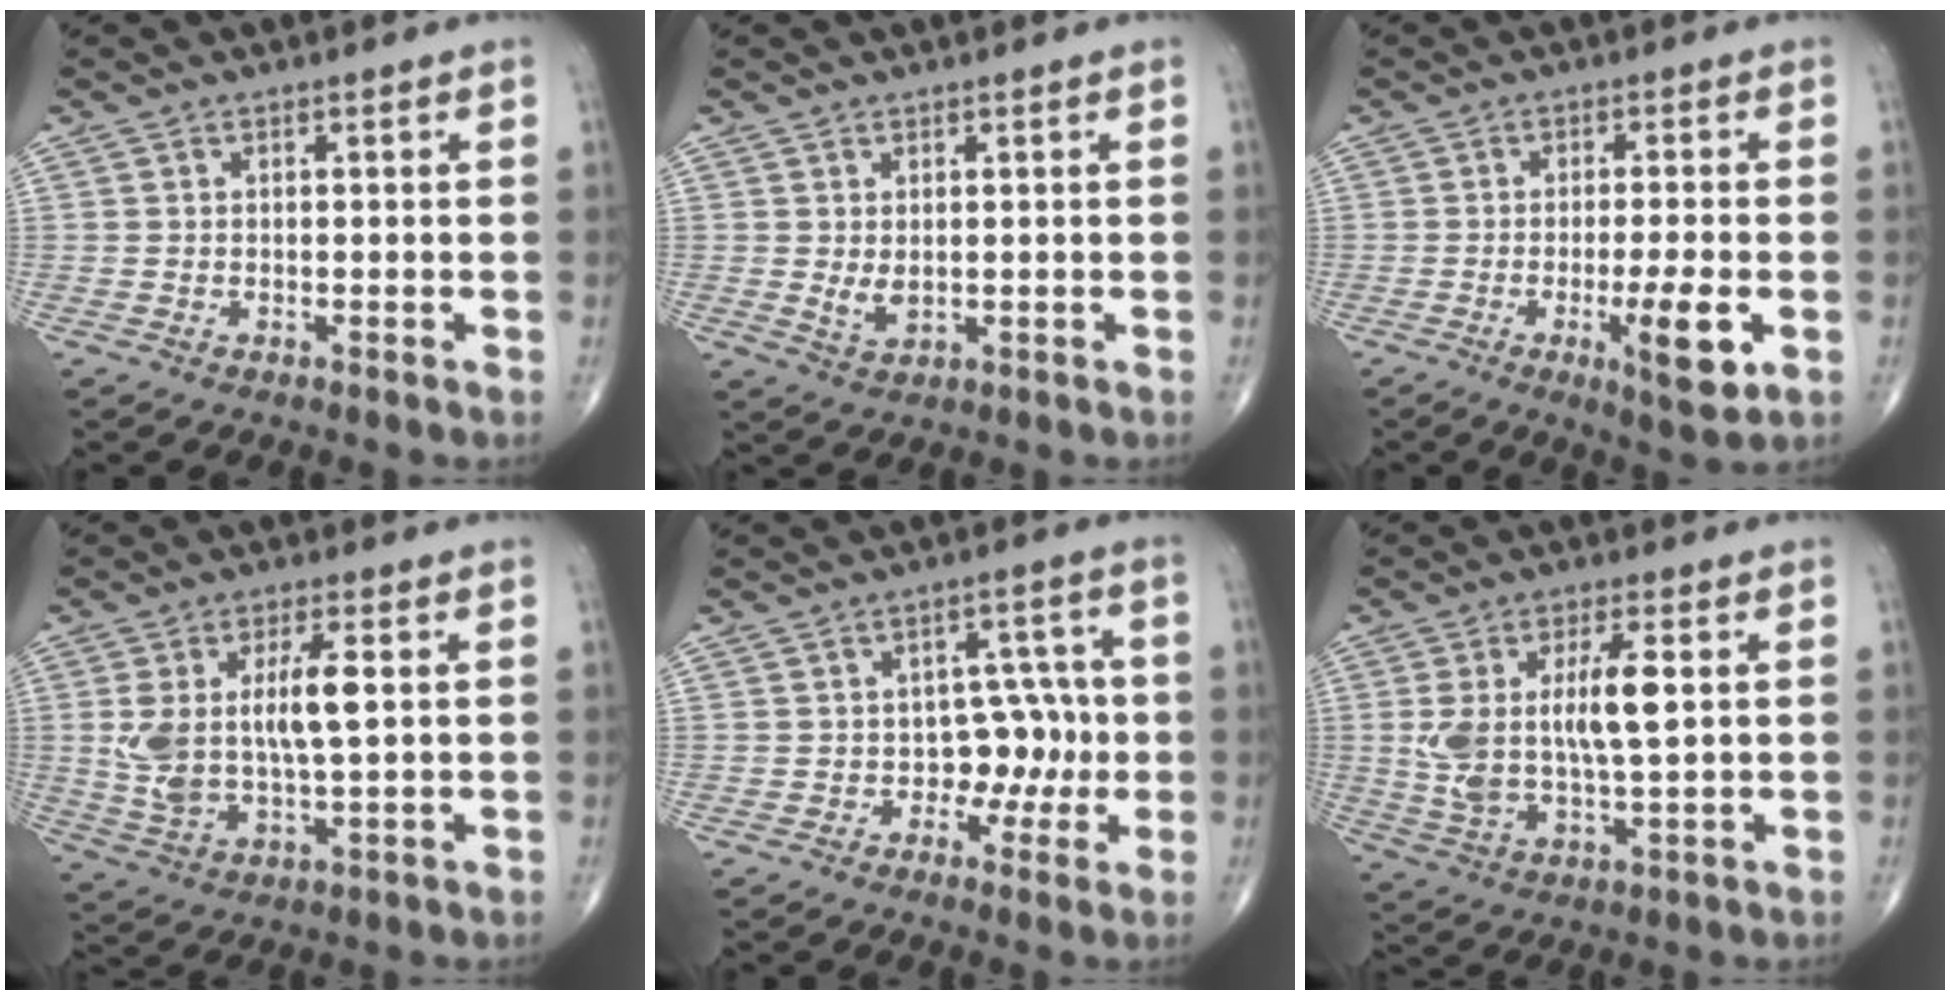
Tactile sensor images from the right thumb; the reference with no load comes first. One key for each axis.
{"total": 2.6, "fx": 0.3, "fy": 1.4, "fz": 2.1, "tx": -0.036, "ty": -0.008, "tz": 0.013}
{"total": 8.4, "fx": -2.5, "fy": 1.5, "fz": 7.9, "tx": -0.124, "ty": -0.006, "tz": -0.035}
{"total": 12.0, "fx": 1.9, "fy": 4.6, "fz": 10.9, "tx": -0.220, "ty": -0.001, "tz": 0.042}
{"total": 6.9, "fx": -1.2, "fy": 4.9, "fz": 4.7, "tx": -0.020, "ty": 0.026, "tz": -0.019}
{"total": 12.4, "fx": 2.0, "fy": 4.5, "fz": 11.4, "tx": -0.227, "ty": -0.002, "tz": 0.042}